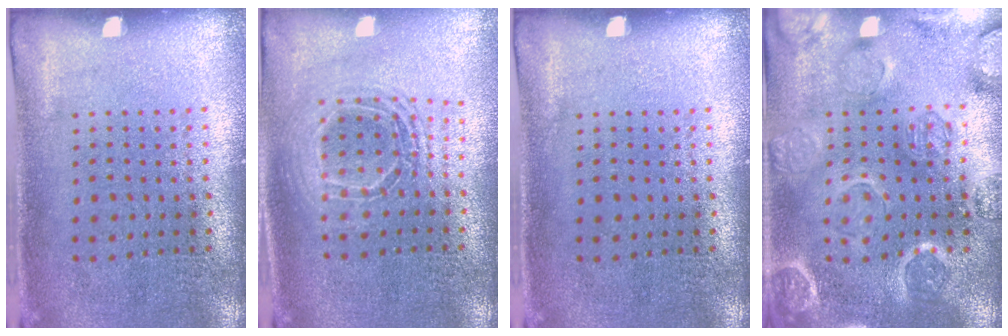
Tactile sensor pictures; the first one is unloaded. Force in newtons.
{"total": 1.7, "press": 1.4, "slide": 0.9}
{"total": 0.0}
{"total": 3.3, "press": 3.2, "slide": 0.9}